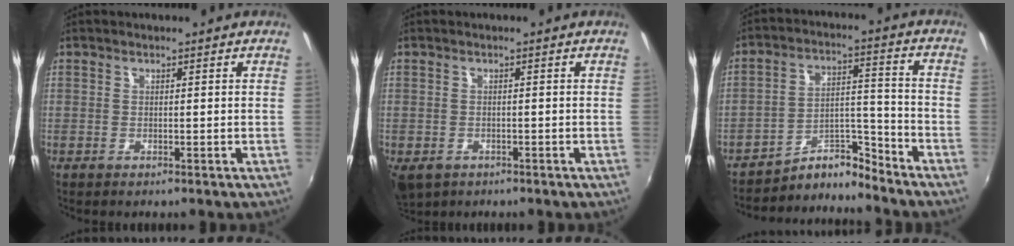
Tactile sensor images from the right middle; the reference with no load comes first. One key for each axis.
{"total": 5.8, "fx": -2.9, "fy": 4.0, "fz": 3.1, "tx": -0.067, "ty": -0.022, "tz": -0.044}
{"total": 7.0, "fx": -7.0, "fy": 0.2, "fz": -0.2, "tx": -0.003, "ty": 0.039, "tz": -0.133}